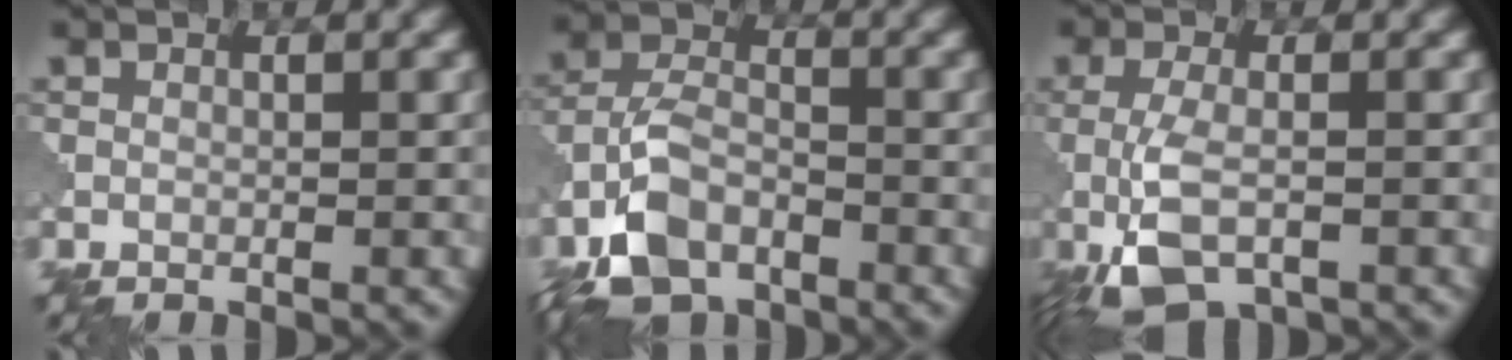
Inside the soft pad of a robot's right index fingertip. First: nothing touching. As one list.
[{"total": 7.8, "force": [-4.7, 4.0, 4.7], "torque": [-0.100, 0.002, -0.099]}, {"total": 5.5, "force": [-2.1, 2.1, 4.6], "torque": [-0.103, -0.005, -0.046]}]